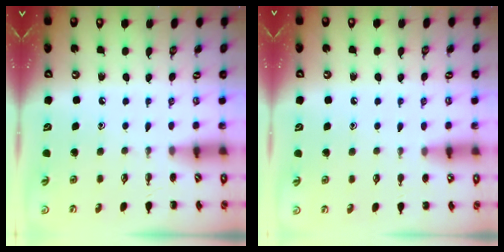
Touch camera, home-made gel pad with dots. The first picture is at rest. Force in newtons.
{"total": 6.6, "press": 6.3, "slide": 1.9}